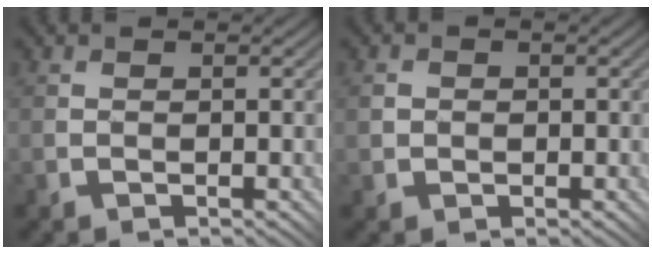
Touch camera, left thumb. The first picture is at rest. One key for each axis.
{"total": 1.7, "fx": 0.2, "fy": 1.6, "fz": 0.5, "tx": -0.017, "ty": 0.003, "tz": 0.002}